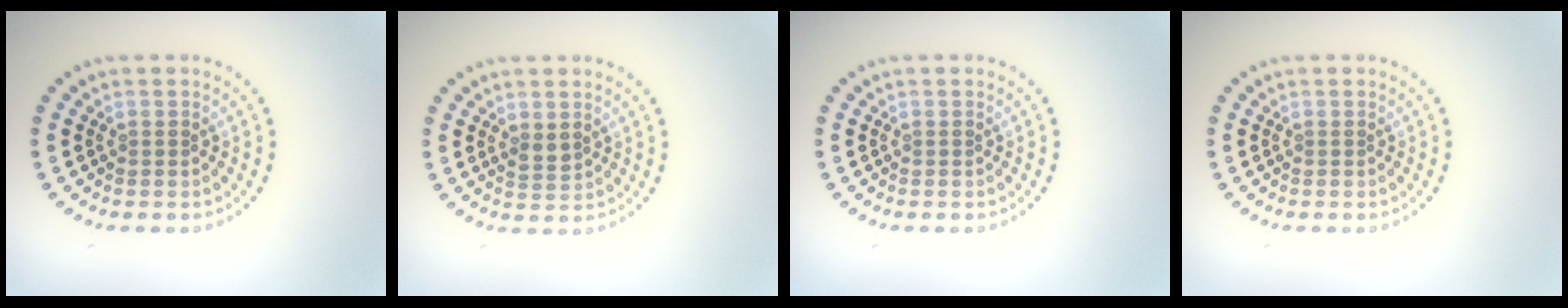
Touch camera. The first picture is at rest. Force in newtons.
{"total": 1.1, "press": 1.1, "slide": 0.3}
{"total": 0.0}
{"total": 0.0}